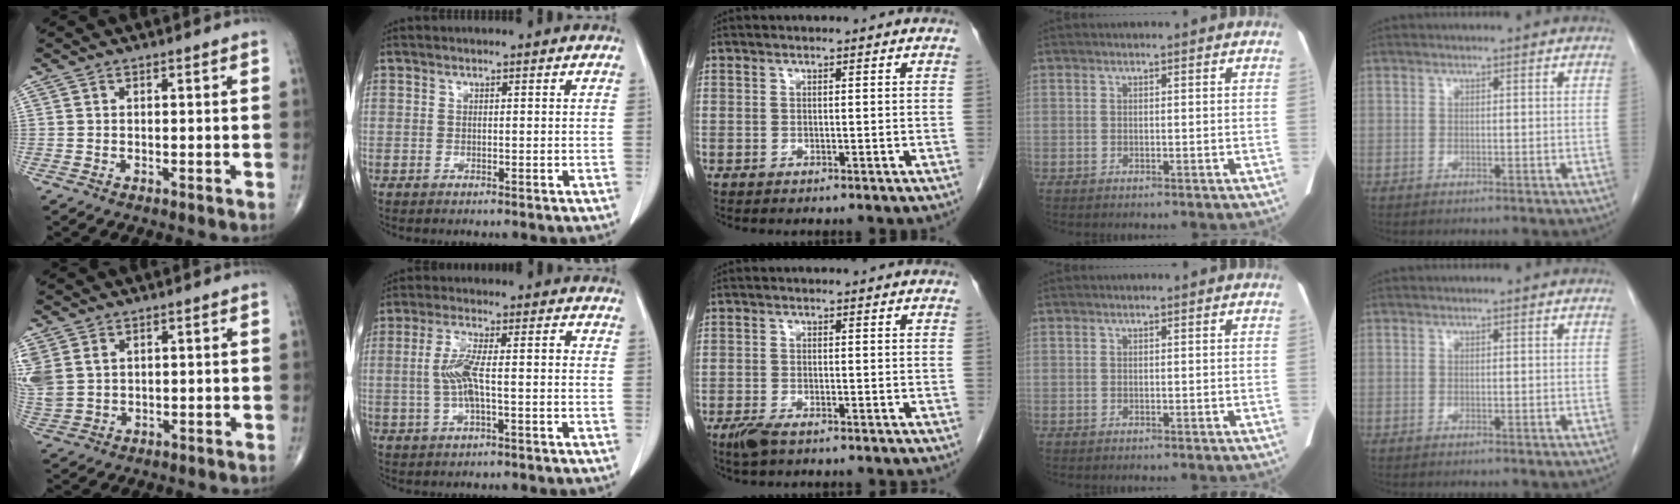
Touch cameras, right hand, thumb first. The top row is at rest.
{"thumb": {"total": 8.1, "force": [2.7, 5.8, 4.9], "torque": [-0.134, 0.001, 0.069]}, "index": {"total": 6.8, "force": [-0.6, 1.4, 6.6], "torque": [-0.141, 0.016, -0.012]}, "middle": {"total": 4.3, "force": [-3.3, 1.2, 2.5], "torque": [-0.044, -0.008, -0.048]}}